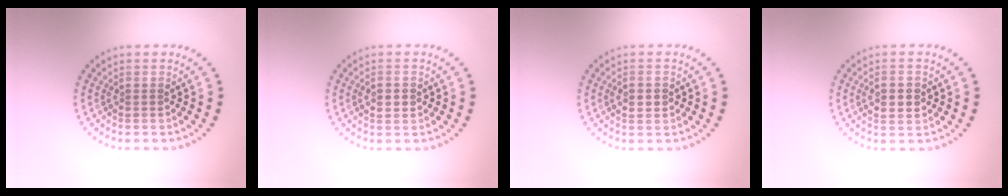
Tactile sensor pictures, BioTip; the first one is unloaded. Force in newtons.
{"total": 2.2, "press": 2.2, "slide": 0.1}
{"total": 2.2, "press": 2.2, "slide": 0.1}
{"total": 2.9, "press": 2.9, "slide": 0.2}